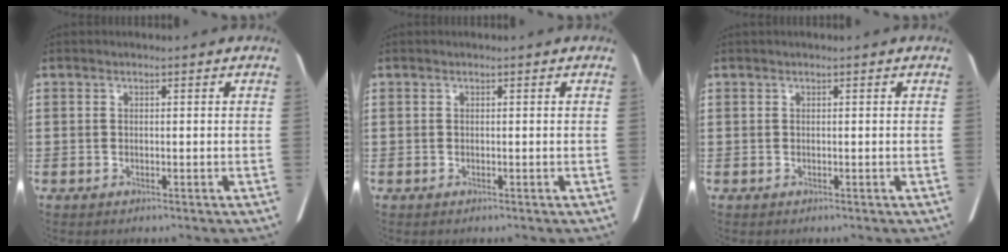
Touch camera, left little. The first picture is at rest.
{"total": 0.0}
{"total": 0.0}